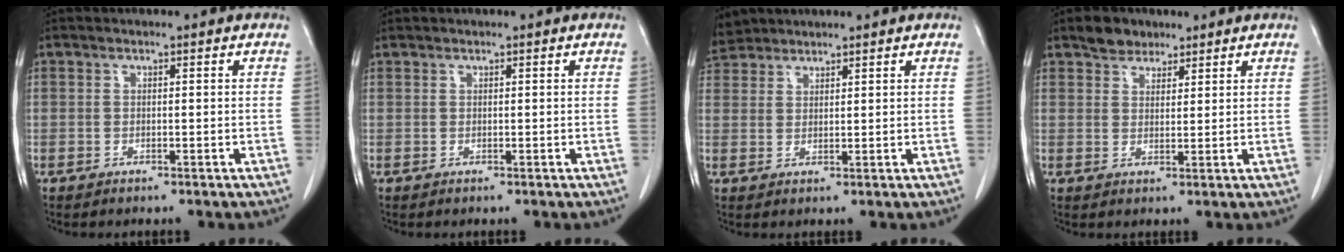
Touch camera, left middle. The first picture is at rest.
{"total": 0.0}
{"total": 4.1, "force": [3.9, 1.2, -0.1], "torque": [-0.008, 0.014, 0.079]}
{"total": 3.8, "force": [2.9, 2.2, 0.8], "torque": [-0.015, 0.007, 0.051]}